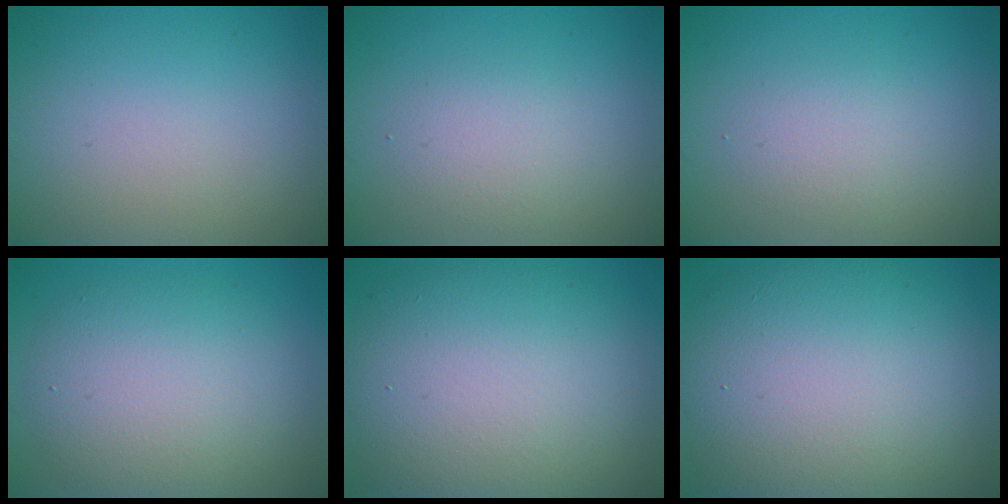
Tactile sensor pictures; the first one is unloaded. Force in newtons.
{"total": 2.1, "press": 2.1, "slide": 0.1}
{"total": 1.8, "press": 1.8, "slide": 0.0}
{"total": 6.6, "press": 6.6, "slide": 0.4}
{"total": 12.3, "press": 12.2, "slide": 1.0}
{"total": 13.1, "press": 13.1, "slide": 1.0}